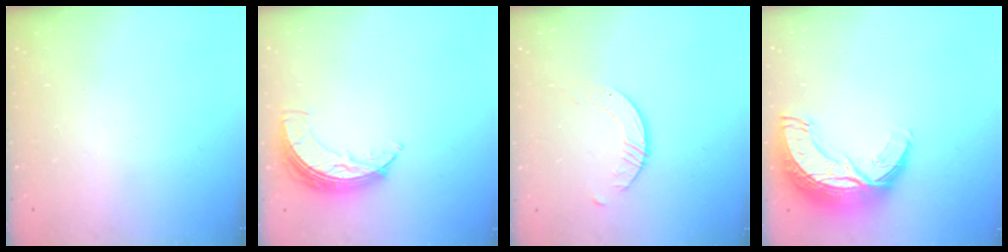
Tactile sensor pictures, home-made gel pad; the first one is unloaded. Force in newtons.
{"total": 7.8, "press": 7.8, "slide": 0.6}
{"total": 2.6, "press": 2.6, "slide": 0.3}
{"total": 15.0, "press": 14.9, "slide": 1.0}